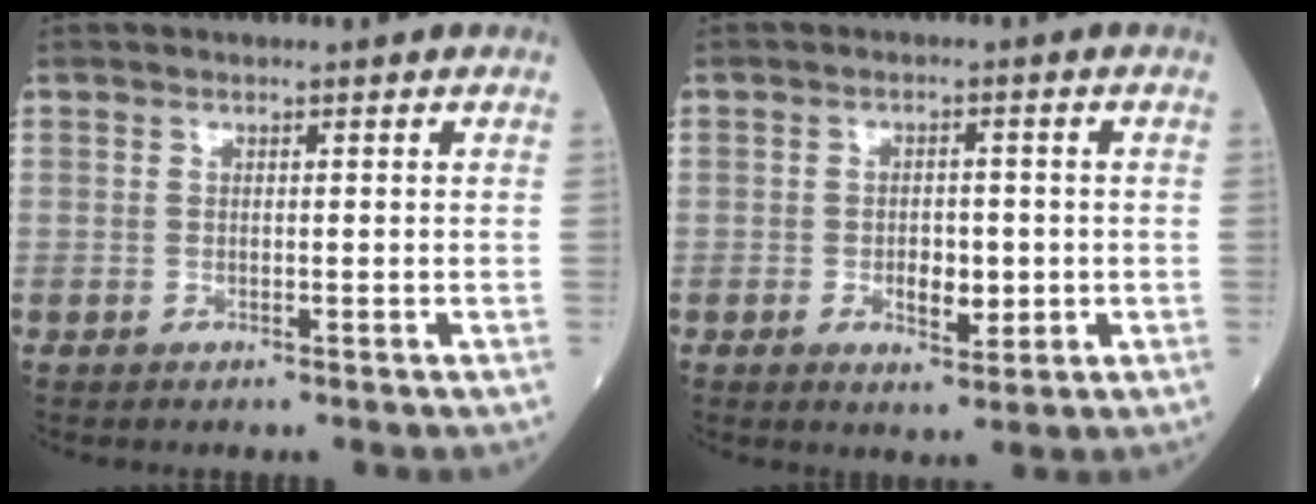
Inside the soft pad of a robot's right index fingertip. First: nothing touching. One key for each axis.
{"total": 4.6, "fx": -1.0, "fy": 2.3, "fz": 3.9, "tx": -0.062, "ty": -0.002, "tz": -0.008}